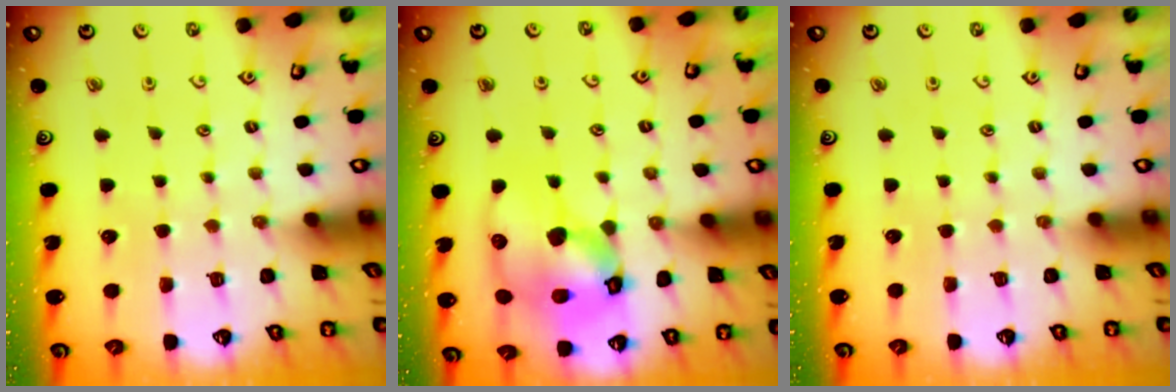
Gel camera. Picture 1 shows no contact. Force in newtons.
{"total": 19.0, "press": 18.8, "slide": 2.7}
{"total": 0.0}